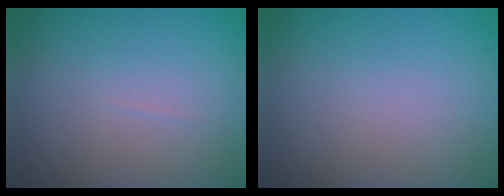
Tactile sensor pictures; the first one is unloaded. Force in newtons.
{"total": 0.0}